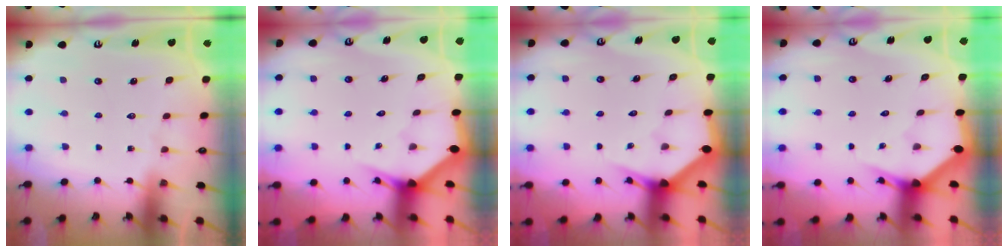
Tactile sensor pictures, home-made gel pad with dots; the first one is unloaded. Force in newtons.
{"total": 2.8, "press": 2.8, "slide": 0.2}
{"total": 2.9, "press": 2.9, "slide": 0.0}
{"total": 3.0, "press": 3.0, "slide": 0.1}